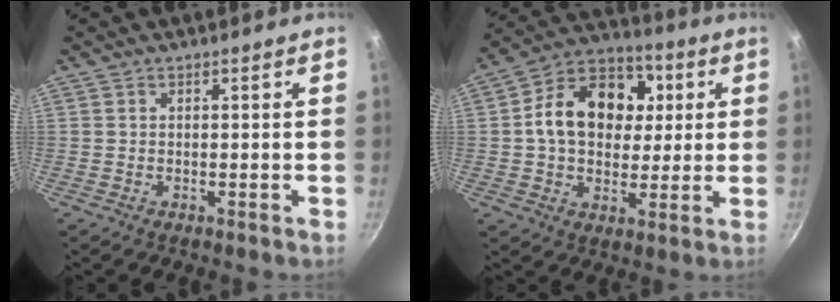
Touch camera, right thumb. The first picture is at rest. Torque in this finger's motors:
{"motor_torque": [-0.64, 1.44, 0.72, -0.65, 0.26]}